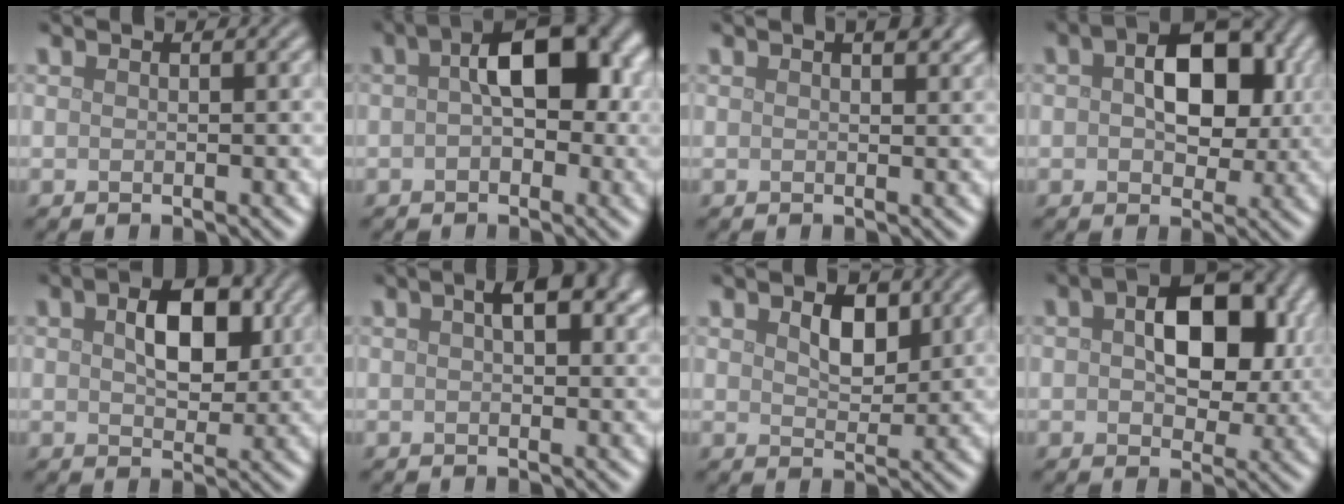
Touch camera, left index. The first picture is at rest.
{"total": 7.7, "force": [1.0, 4.2, 6.4], "torque": [-0.073, 0.020, 0.002]}
{"total": 1.7, "force": [1.1, 0.5, 1.2], "torque": [-0.010, 0.000, 0.018]}
{"total": 8.1, "force": [1.5, 5.0, 6.2], "torque": [-0.084, 0.009, 0.014]}
{"total": 5.5, "force": [1.2, 3.3, 4.2], "torque": [-0.071, 0.003, 0.015]}
{"total": 3.8, "force": [1.4, 1.8, 3.1], "torque": [-0.040, 0.008, 0.017]}
{"total": 2.8, "force": [1.1, 1.7, 1.9], "torque": [-0.037, -0.002, 0.018]}
{"total": 9.2, "force": [1.8, 5.6, 7.1], "torque": [-0.096, 0.009, 0.020]}